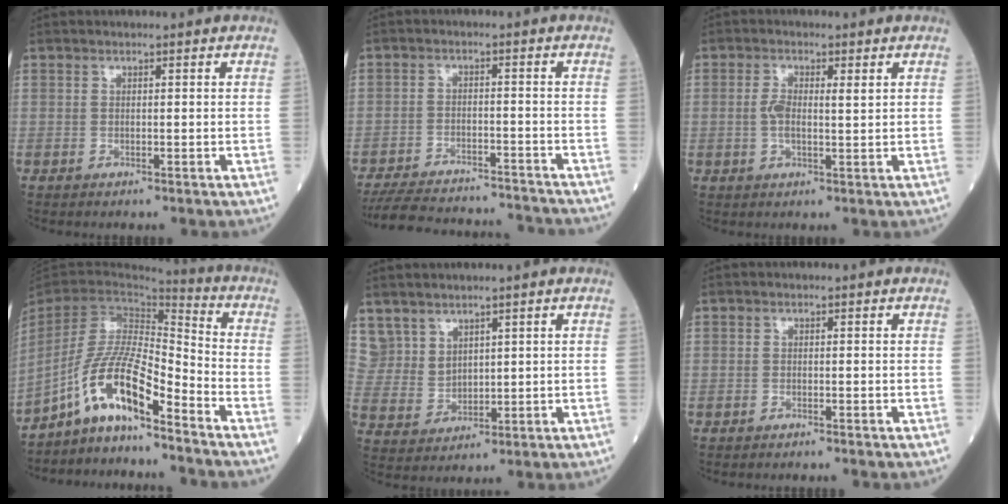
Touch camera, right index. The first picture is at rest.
{"total": 16.1, "force": [-15.2, 3.0, 4.2], "torque": [-0.088, 0.001, -0.215]}
{"total": 3.6, "force": [0.7, 1.1, 3.4], "torque": [-0.069, 0.008, 0.013]}
{"total": 11.5, "force": [-8.1, 1.4, 8.0], "torque": [-0.161, 0.006, -0.155]}
{"total": 6.1, "force": [4.5, 4.0, 0.7], "torque": [-0.017, 0.008, 0.107]}
{"total": 0.9, "force": [-0.8, 0.0, 0.3], "torque": [-0.007, -0.001, -0.013]}